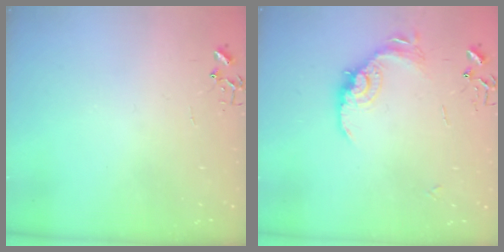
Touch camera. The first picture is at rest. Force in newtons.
{"total": 13.7, "press": 13.7, "slide": 0.8}